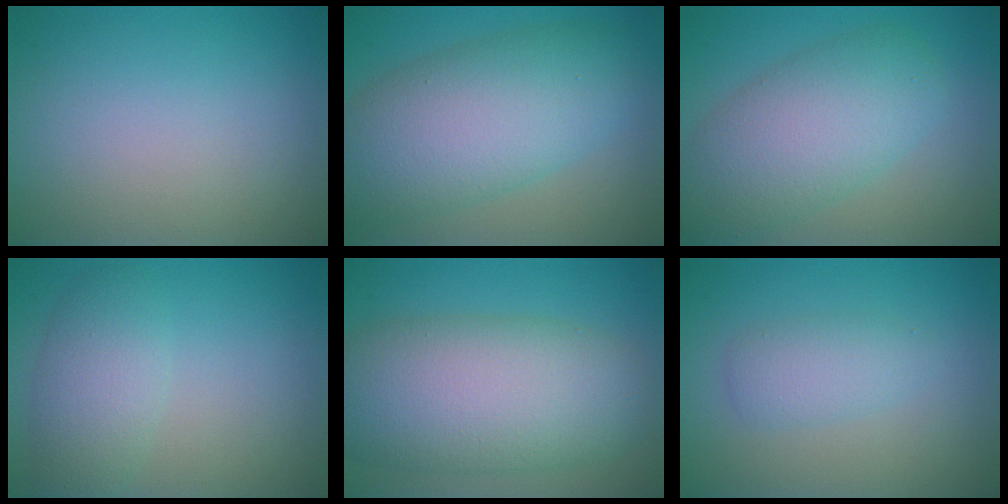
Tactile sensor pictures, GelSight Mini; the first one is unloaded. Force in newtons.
{"total": 9.6, "press": 9.6, "slide": 0.5}
{"total": 7.2, "press": 7.2, "slide": 0.0}
{"total": 3.8, "press": 3.8, "slide": 0.3}
{"total": 10.9, "press": 10.9, "slide": 0.3}
{"total": 2.3, "press": 2.3, "slide": 0.1}